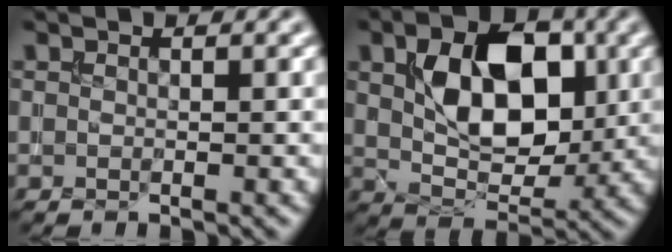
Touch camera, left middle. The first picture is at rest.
{"total": 8.6, "force": [1.9, 5.3, 6.5], "torque": [-0.110, -0.005, 0.034]}